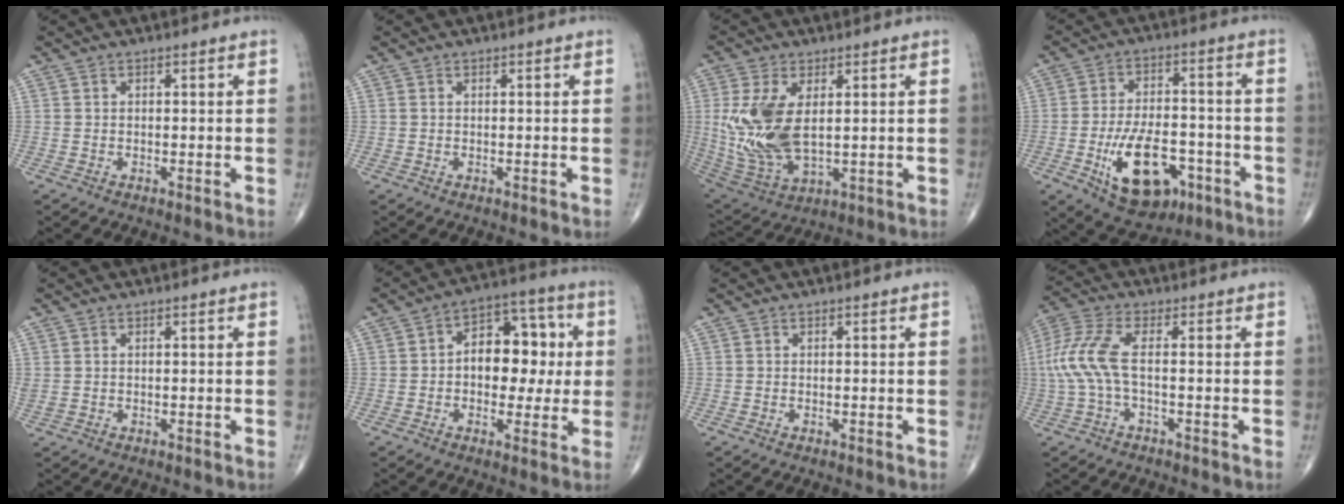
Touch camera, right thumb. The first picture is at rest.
{"total": 0.0}
{"total": 14.4, "force": [1.8, 7.5, 12.1], "torque": [-0.255, -0.014, 0.051]}
{"total": 15.5, "force": [-6.0, 8.6, 11.5], "torque": [-0.171, 0.024, -0.086]}
{"total": 1.4, "force": [0.3, 0.9, 1.0], "torque": [-0.040, 0.009, 0.013]}
{"total": 12.7, "force": [0.6, 8.3, 9.6], "torque": [-0.091, 0.031, 0.002]}
{"total": 0.0}
{"total": 8.3, "force": [-0.6, 2.7, 7.9], "torque": [-0.212, 0.025, -0.016]}